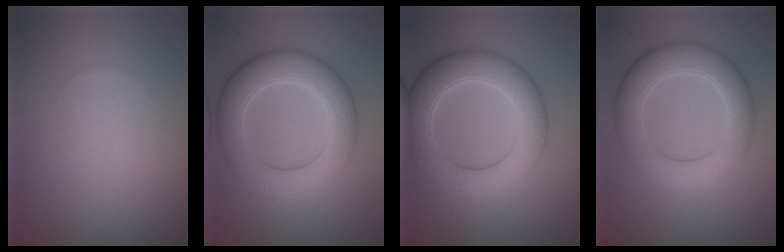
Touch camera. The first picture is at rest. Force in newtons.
{"total": 7.5, "press": 7.5, "slide": 0.2}
{"total": 8.1, "press": 8.1, "slide": 0.2}
{"total": 6.7, "press": 6.7, "slide": 0.4}